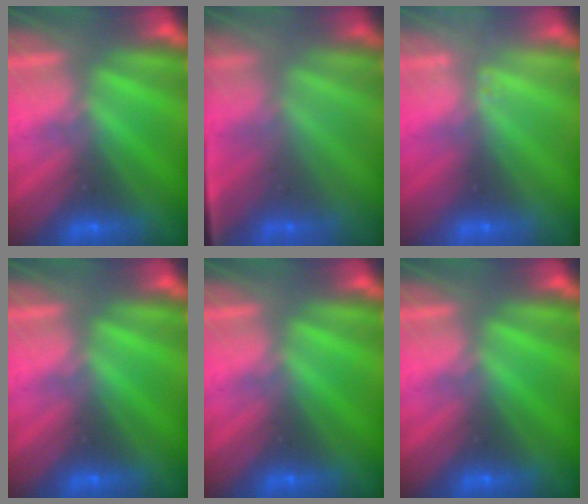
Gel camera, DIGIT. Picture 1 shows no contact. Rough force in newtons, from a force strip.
{"total": 1.1}
{"total": 2.4}
{"total": 0.0}
{"total": 0.0}
{"total": 0.0}